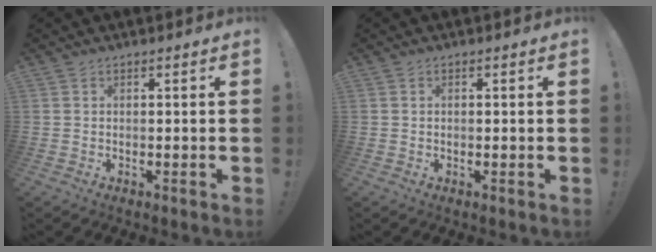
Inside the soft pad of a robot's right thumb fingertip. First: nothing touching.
{"total": 0.0}